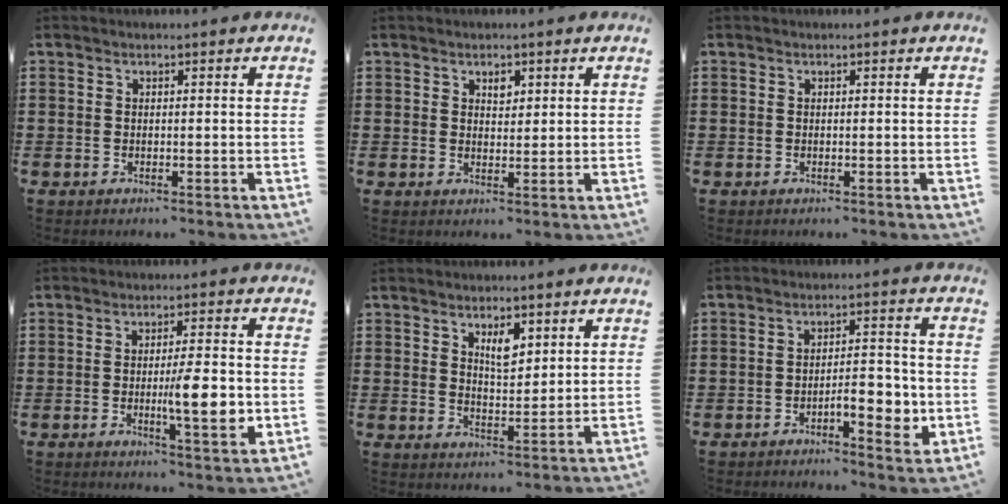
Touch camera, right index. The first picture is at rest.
{"total": 2.0, "force": [1.2, 1.2, 1.0], "torque": [-0.007, -0.002, 0.018]}
{"total": 0.0}
{"total": 8.1, "force": [-1.1, 1.2, 7.9], "torque": [-0.114, -0.012, -0.020]}
{"total": 4.2, "force": [2.4, 1.8, 2.9], "torque": [-0.047, 0.000, 0.039]}
{"total": 6.1, "force": [-2.4, 2.1, 5.2], "torque": [-0.068, 0.000, -0.044]}